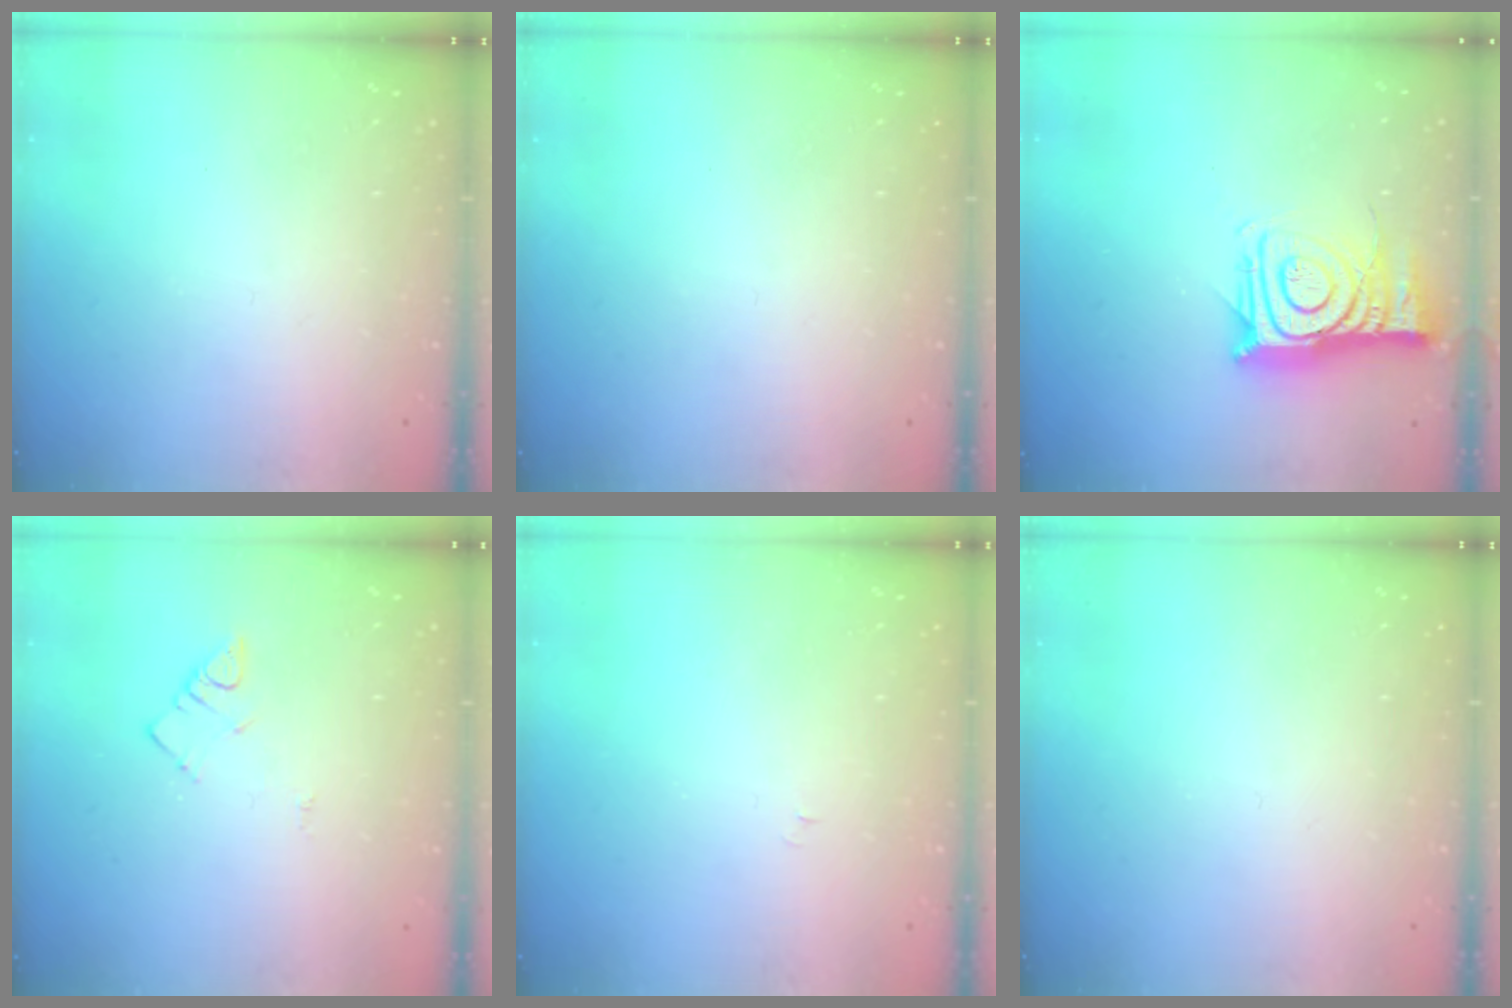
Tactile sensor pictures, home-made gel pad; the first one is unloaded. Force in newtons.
{"total": 0.0}
{"total": 14.1, "press": 14.0, "slide": 1.3}
{"total": 4.0, "press": 3.9, "slide": 0.6}
{"total": 3.3, "press": 3.3, "slide": 0.5}
{"total": 0.0}